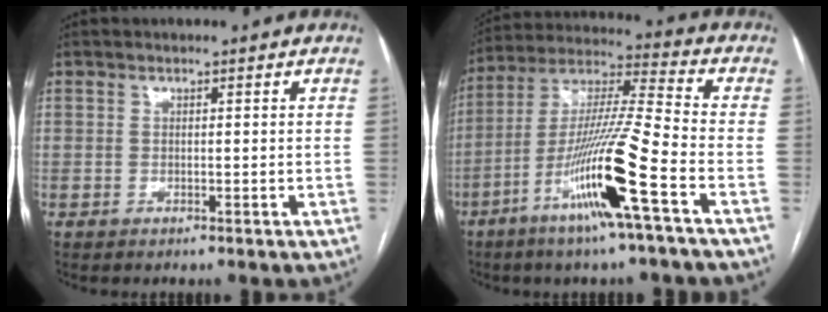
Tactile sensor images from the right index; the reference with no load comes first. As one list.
[{"total": 16.4, "force": [-7.2, -0.8, 14.7], "torque": [-0.290, -0.014, -0.136]}]